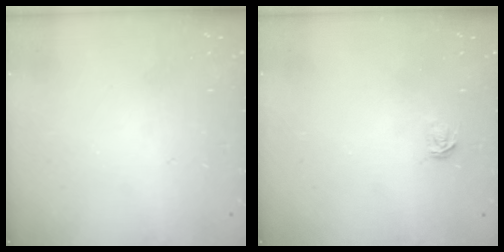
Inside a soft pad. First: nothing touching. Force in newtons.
{"total": 3.1, "press": 3.1, "slide": 0.3}